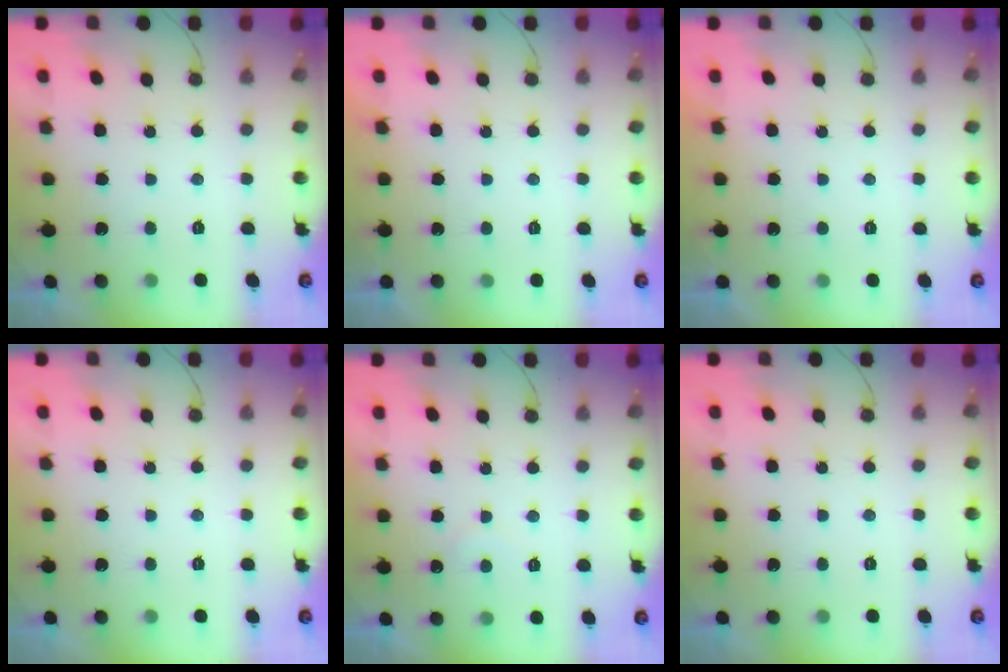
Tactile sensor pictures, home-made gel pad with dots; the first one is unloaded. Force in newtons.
{"total": 1.9, "press": 1.9, "slide": 0.1}
{"total": 1.9, "press": 1.9, "slide": 0.1}
{"total": 0.0}
{"total": 5.0, "press": 5.0, "slide": 0.3}
{"total": 0.0}